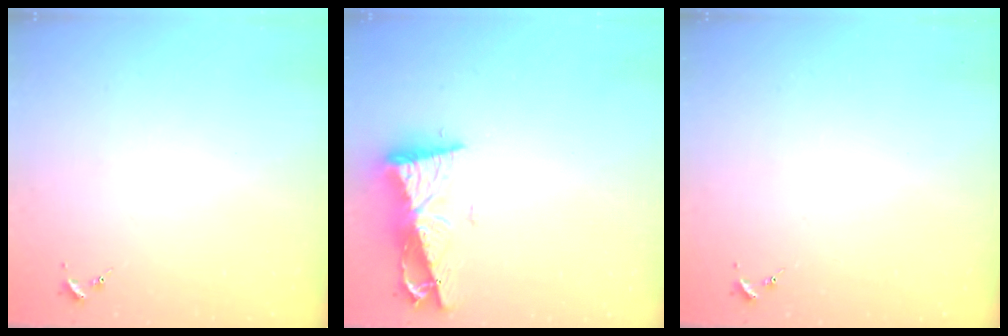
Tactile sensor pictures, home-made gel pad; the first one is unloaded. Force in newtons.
{"total": 9.3, "press": 9.2, "slide": 1.3}
{"total": 0.0}